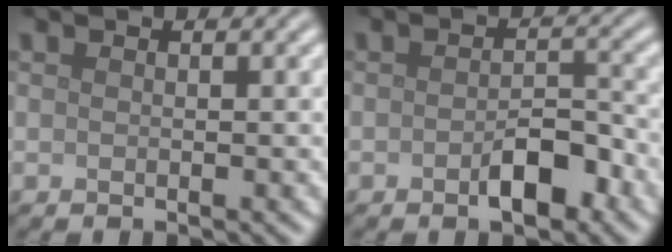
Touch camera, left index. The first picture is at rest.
{"total": 3.4, "force": [-1.7, 1.5, 2.5], "torque": [-0.034, 0.005, -0.026]}